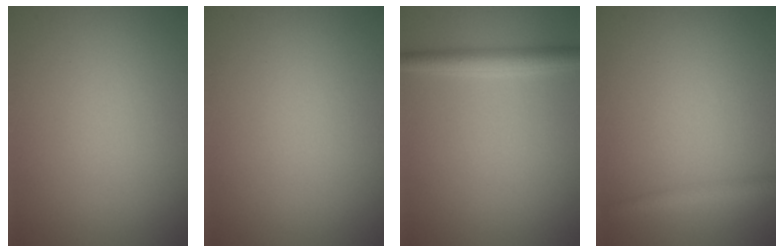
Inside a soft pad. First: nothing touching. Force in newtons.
{"total": 0.0}
{"total": 2.7, "press": 2.7, "slide": 0.1}
{"total": 1.3, "press": 1.3, "slide": 0.0}